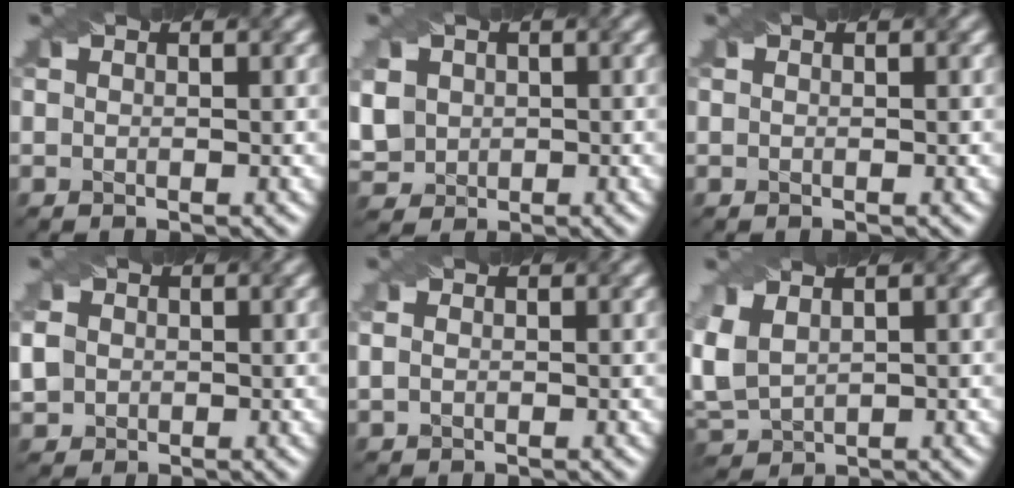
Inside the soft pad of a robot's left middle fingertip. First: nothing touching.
{"total": 5.3, "force": [1.4, 4.6, 2.2], "torque": [-0.086, 0.018, 0.033]}
{"total": 0.0}
{"total": 2.7, "force": [0.0, 2.4, 1.2], "torque": [-0.038, 0.009, 0.001]}
{"total": 1.2, "force": [-0.1, 0.9, 0.8], "torque": [-0.015, 0.005, -0.001]}
{"total": 4.9, "force": [1.3, 3.3, 3.4], "torque": [-0.109, 0.003, 0.033]}